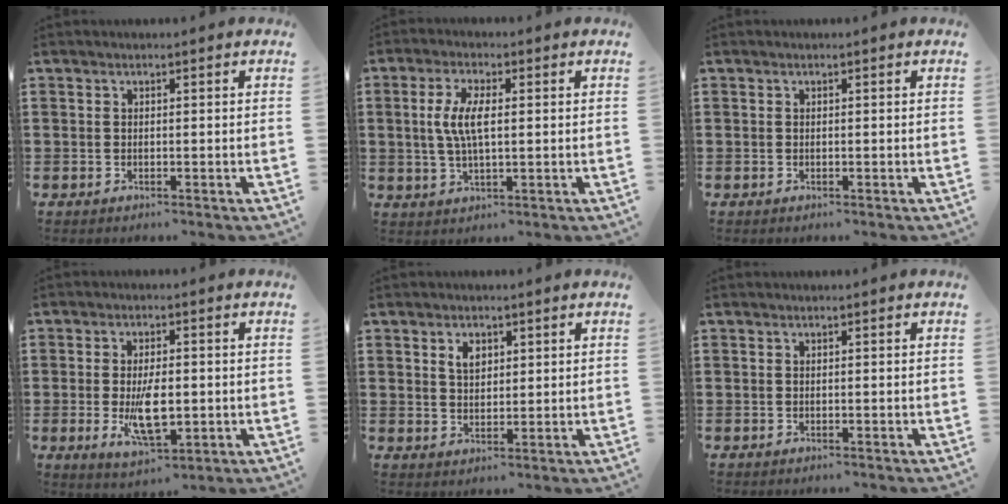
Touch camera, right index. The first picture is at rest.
{"total": 6.0, "force": [0.5, 2.2, 5.5], "torque": [-0.123, 0.002, 0.002]}
{"total": 0.0}
{"total": 7.3, "force": [-0.9, 3.0, 6.5], "torque": [-0.123, -0.007, -0.019]}
{"total": 3.0, "force": [1.5, 1.8, 1.8], "torque": [-0.033, 0.003, 0.025]}
{"total": 0.0}